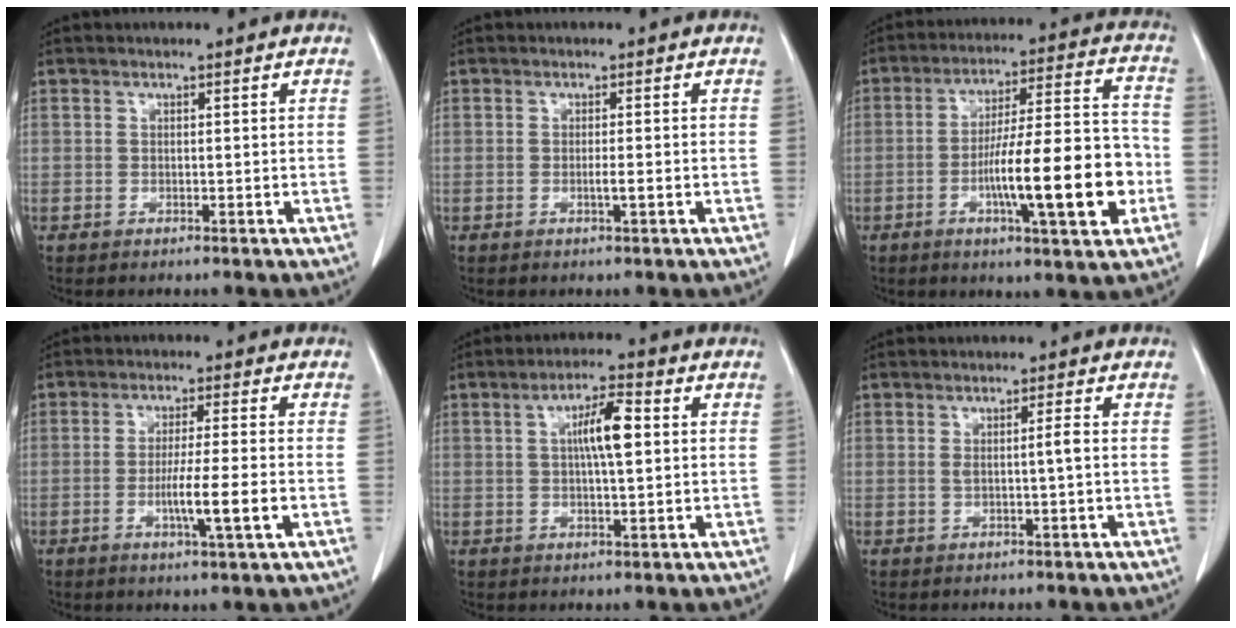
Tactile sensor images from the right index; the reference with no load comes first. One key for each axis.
{"total": 1.3, "fx": -0.4, "fy": -0.1, "fz": 1.2, "tx": -0.026, "ty": -0.002, "tz": -0.006}
{"total": 16.6, "fx": -4.6, "fy": 2.1, "fz": 15.8, "tx": -0.256, "ty": 0.010, "tz": -0.068}
{"total": 6.9, "fx": -1.9, "fy": -0.4, "fz": 6.6, "tx": -0.113, "ty": -0.012, "tz": -0.033}
{"total": 6.3, "fx": 1.1, "fy": 1.1, "fz": 6.1, "tx": -0.106, "ty": 0.010, "tz": 0.018}
{"total": 1.9, "fx": 0.0, "fy": -0.2, "fz": 1.8, "tx": -0.033, "ty": 0.000, "tz": 0.002}